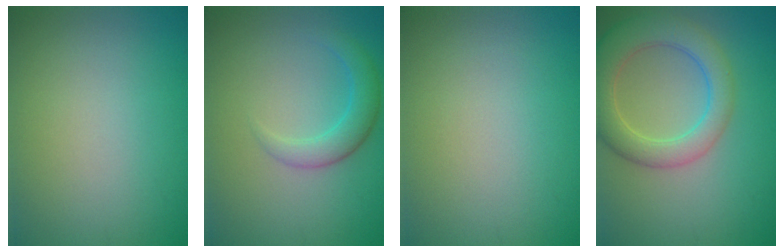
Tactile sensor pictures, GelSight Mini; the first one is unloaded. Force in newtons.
{"total": 2.8, "press": 2.8, "slide": 0.1}
{"total": 0.0}
{"total": 6.1, "press": 6.1, "slide": 0.4}